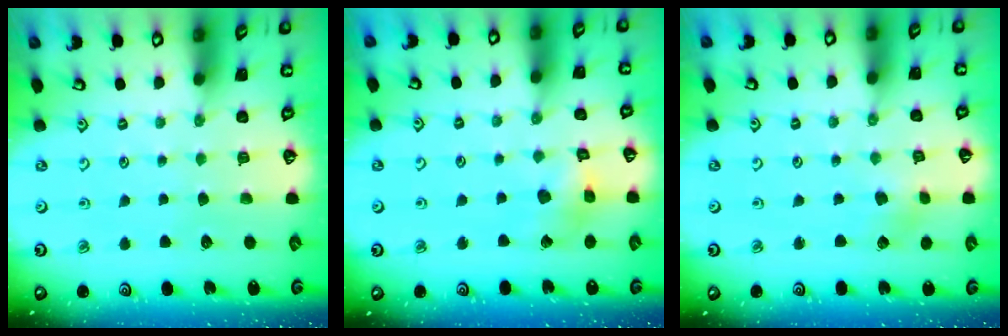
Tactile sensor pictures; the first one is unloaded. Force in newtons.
{"total": 6.9, "press": 6.9, "slide": 0.6}
{"total": 2.7, "press": 2.6, "slide": 0.4}